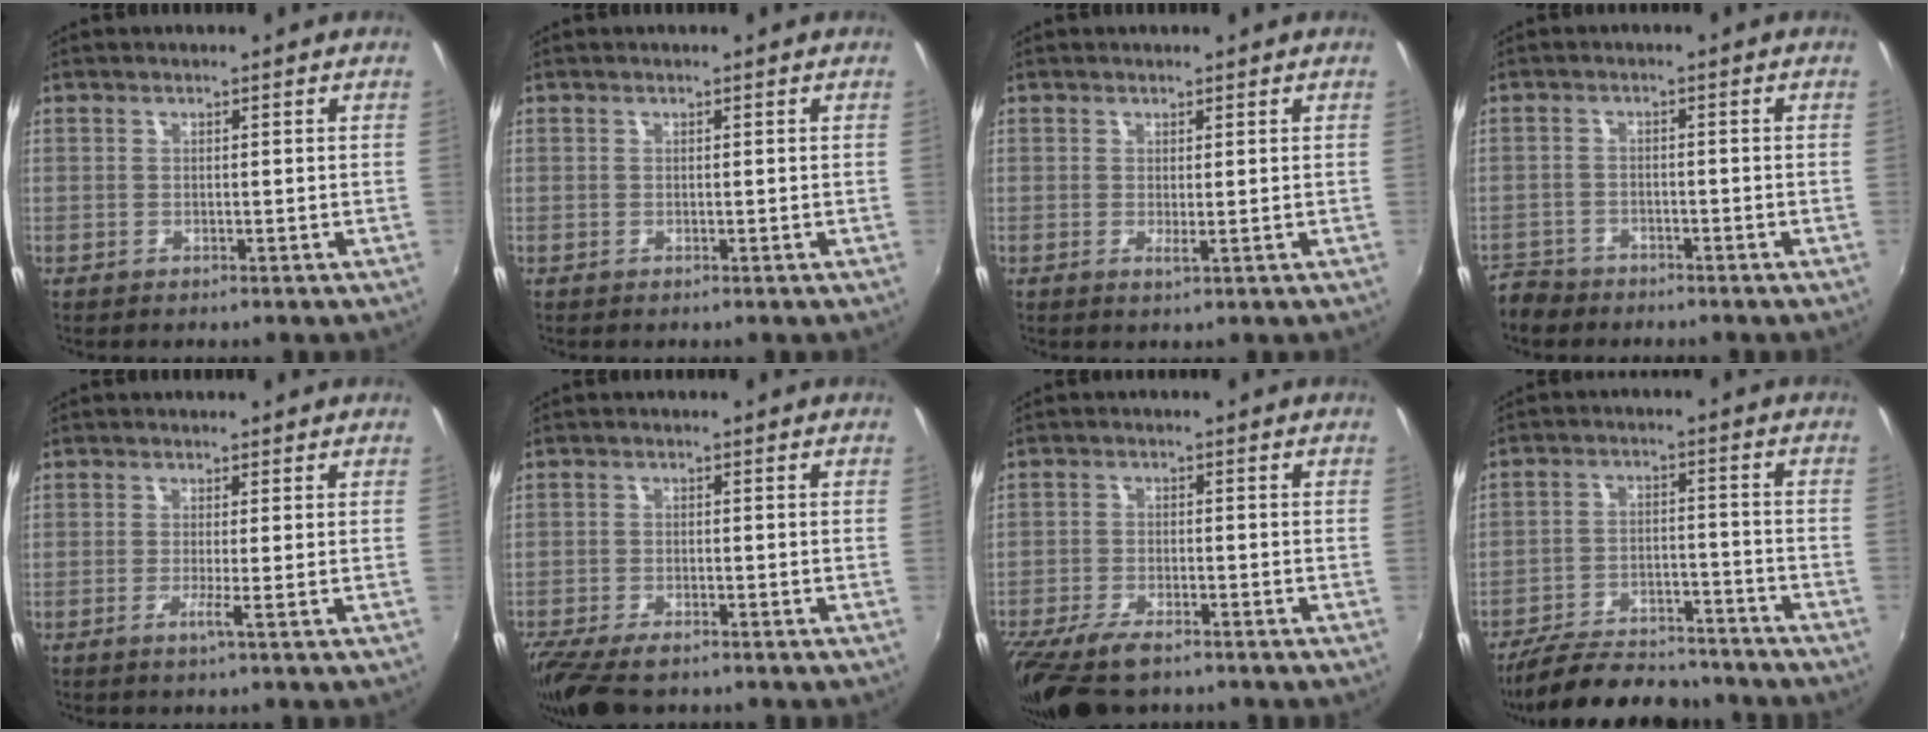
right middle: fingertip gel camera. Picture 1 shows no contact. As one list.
[{"total": 0.0}, {"total": 1.0, "force": [0.3, -0.1, 1.0], "torque": [-0.018, -0.004, 0.003]}, {"total": 6.3, "force": [-5.2, 3.4, 0.8], "torque": [-0.044, -0.005, -0.099]}, {"total": 1.5, "force": [-0.4, -0.7, 1.2], "torque": [-0.023, -0.009, -0.013]}, {"total": 9.6, "force": [-7.4, 2.8, 5.3], "torque": [-0.130, -0.047, -0.134]}, {"total": 11.0, "force": [-8.4, 3.6, 6.2], "torque": [-0.151, -0.041, -0.153]}, {"total": 17.7, "force": [-15.3, 5.6, 6.9], "torque": [-0.151, -0.004, -0.219]}]